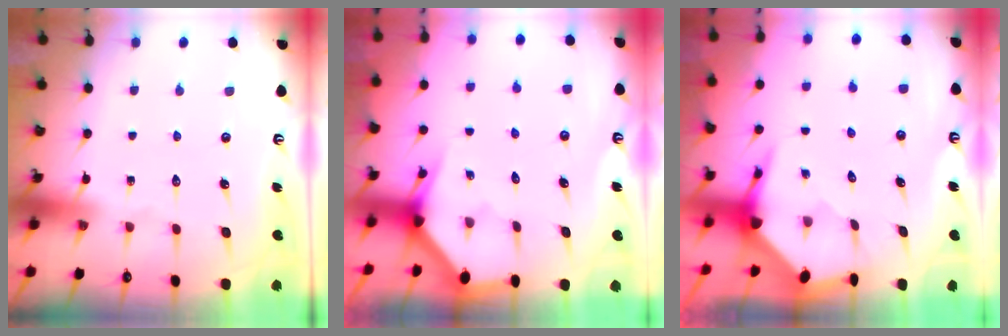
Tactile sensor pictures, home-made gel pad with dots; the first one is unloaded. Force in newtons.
{"total": 3.0, "press": 3.0, "slide": 0.1}
{"total": 3.4, "press": 3.4, "slide": 0.4}